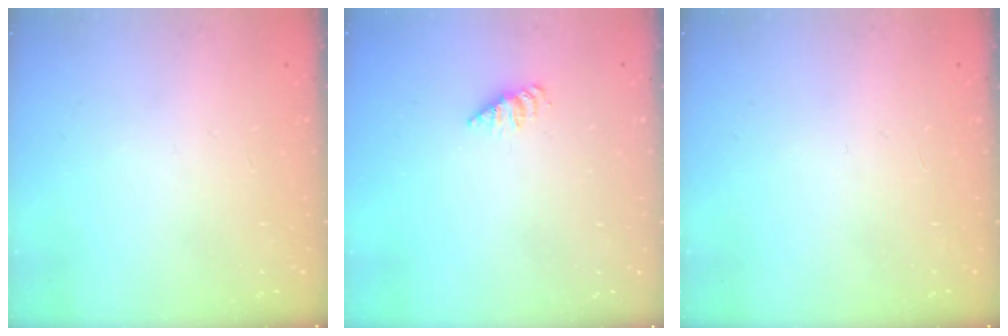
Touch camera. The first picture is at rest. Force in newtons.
{"total": 2.6, "press": 2.6, "slide": 0.4}
{"total": 0.0}